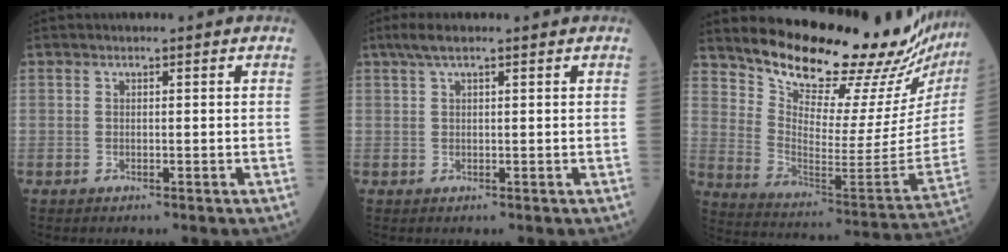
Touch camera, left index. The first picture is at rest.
{"total": 3.4, "force": [2.4, 0.3, 2.4], "torque": [-0.053, 0.026, 0.046]}
{"total": 25.1, "force": [23.0, 2.2, 9.9], "torque": [-0.168, -0.119, 0.318]}